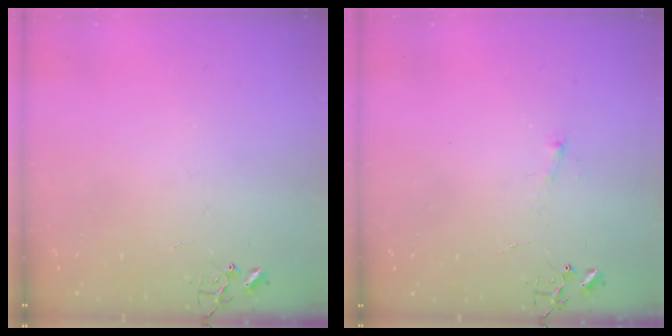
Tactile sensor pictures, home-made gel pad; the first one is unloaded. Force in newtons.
{"total": 4.1, "press": 4.0, "slide": 0.6}